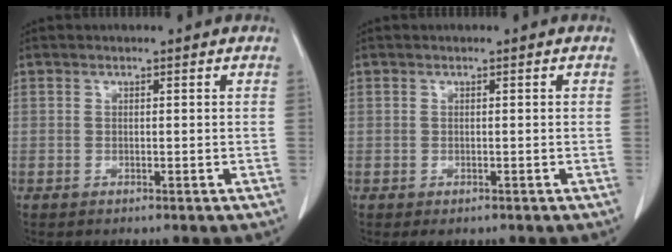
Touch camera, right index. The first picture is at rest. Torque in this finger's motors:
{"motor_torque": [-0.15, 0.02, -0.25, -0.06]}